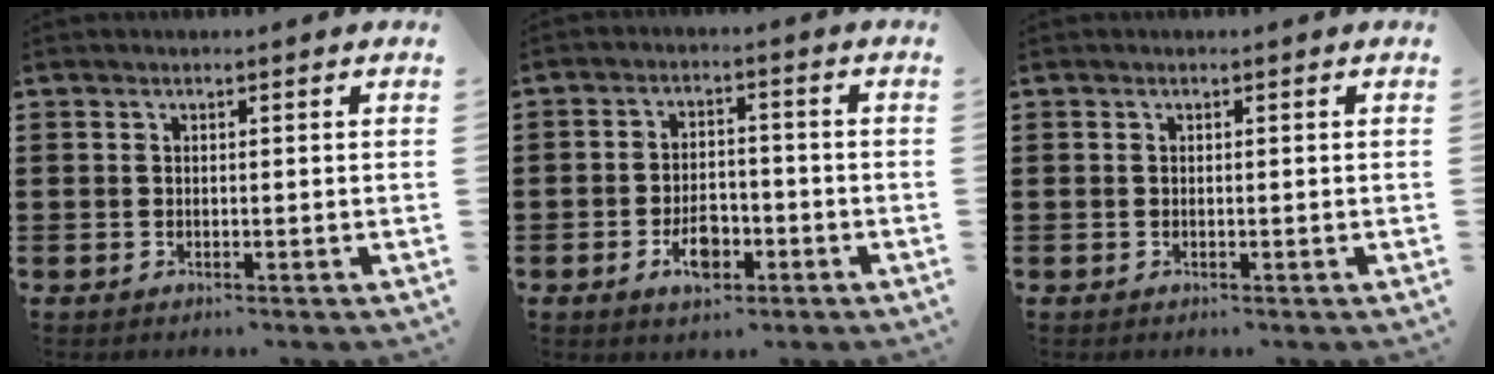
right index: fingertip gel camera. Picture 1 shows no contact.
{"total": 5.4, "force": [-2.4, 2.9, 3.8], "torque": [-0.062, 0.004, -0.044]}
{"total": 0.0}